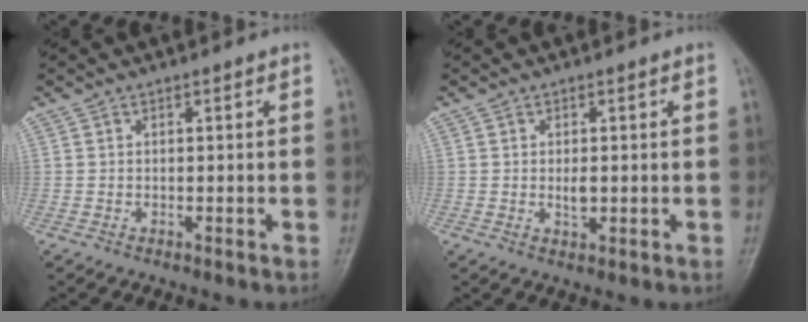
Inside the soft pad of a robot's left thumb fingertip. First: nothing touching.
{"total": 2.5, "force": [0.0, 1.3, 2.1], "torque": [-0.032, -0.004, 0.002]}